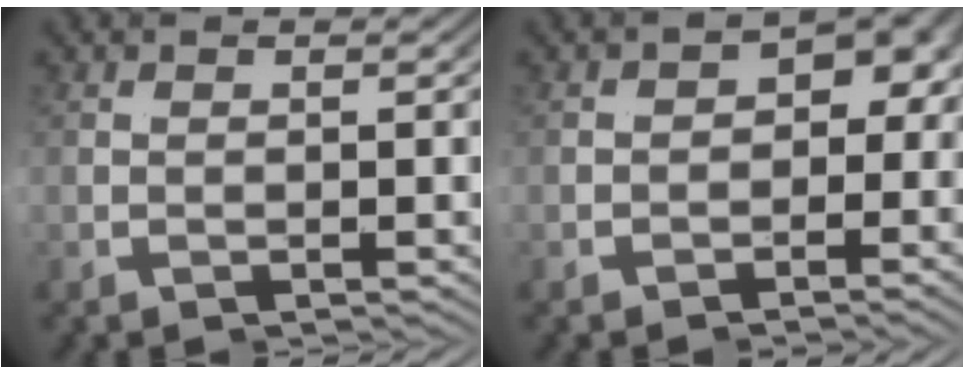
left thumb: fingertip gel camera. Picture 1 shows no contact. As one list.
[{"total": 6.3, "force": [-0.8, 4.9, 3.8], "torque": [-0.059, -0.003, -0.018]}]